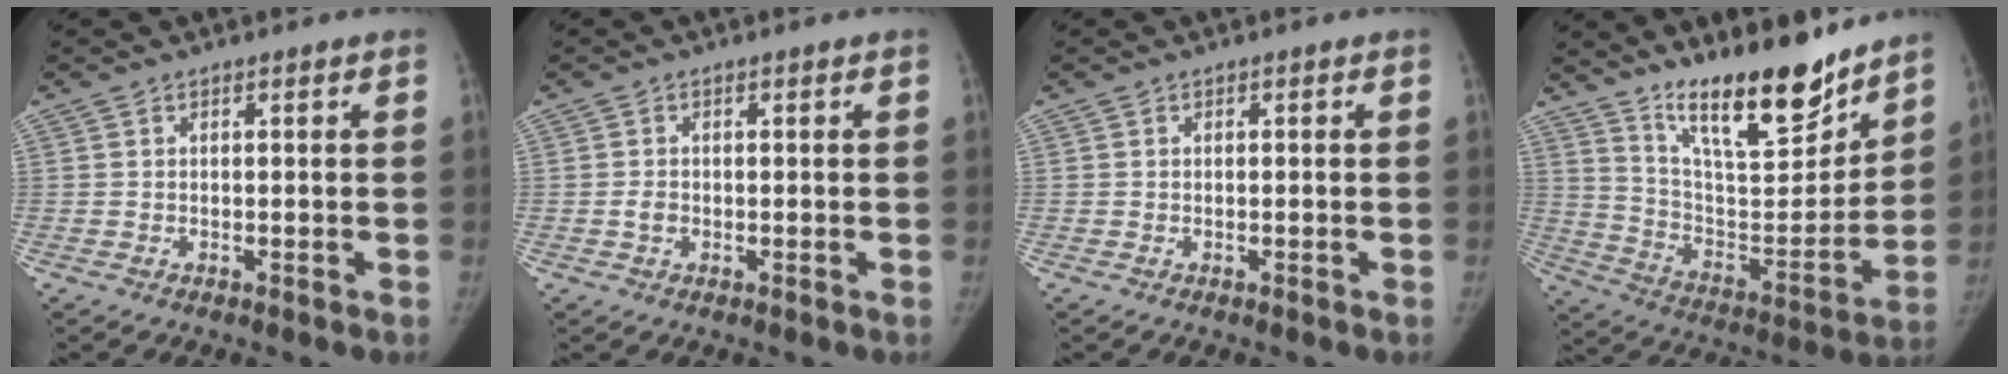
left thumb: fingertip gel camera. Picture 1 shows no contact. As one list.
[{"total": 1.4, "force": [-0.1, 1.0, 0.9], "torque": [-0.014, 0.001, -0.001]}, {"total": 0.0}, {"total": 20.7, "force": [15.9, 5.3, 12.1], "torque": [-0.151, -0.109, 0.271]}]